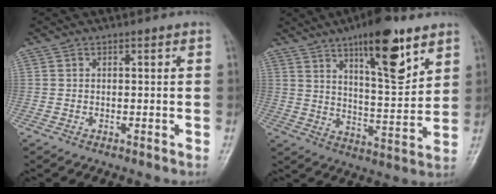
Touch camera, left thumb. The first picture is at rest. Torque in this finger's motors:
{"motor_torque": [1.33, 0.53, 1.62, -1.15, 0.47]}